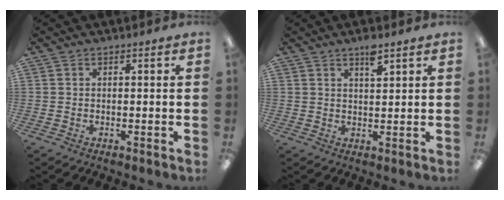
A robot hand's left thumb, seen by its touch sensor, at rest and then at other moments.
{"total": 3.9, "force": [3.1, 0.9, 2.2], "torque": [-0.035, -0.013, 0.051]}